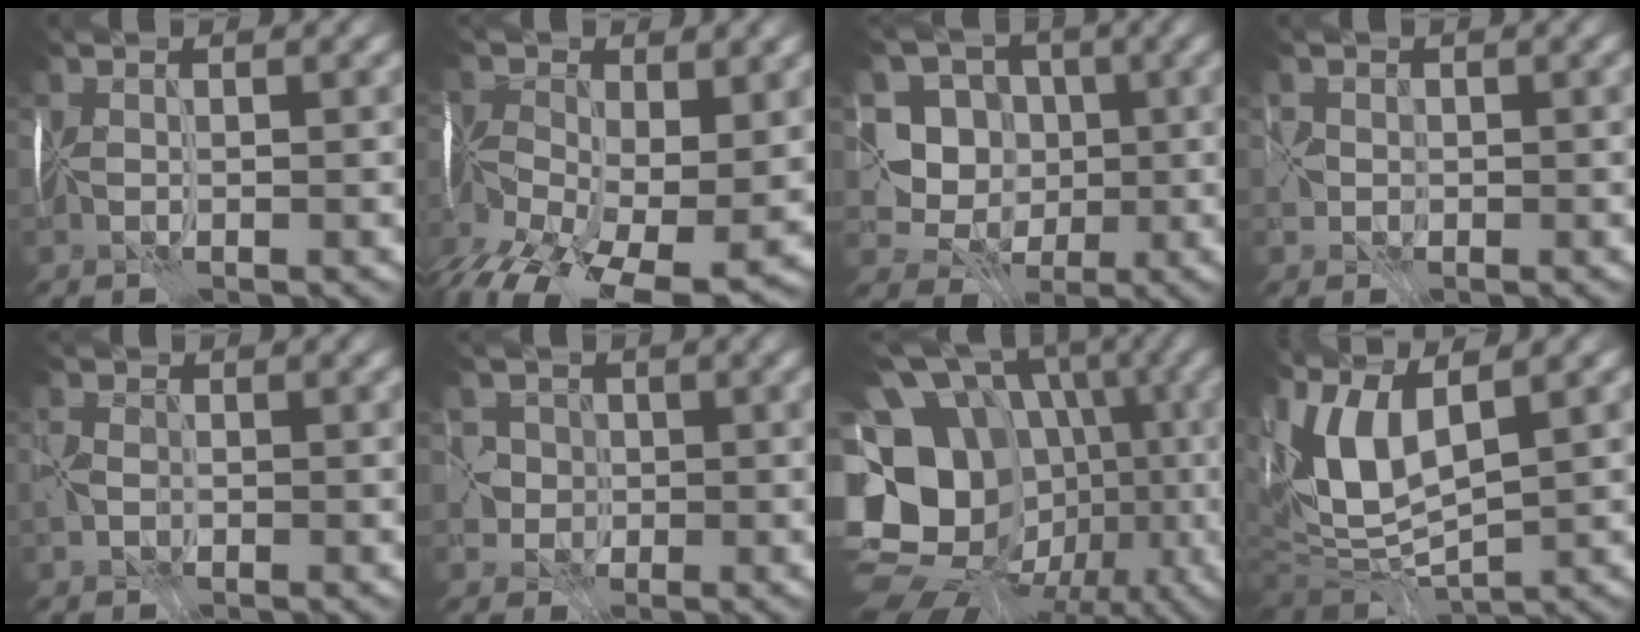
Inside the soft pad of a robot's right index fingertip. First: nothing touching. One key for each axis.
{"total": 15.0, "fx": -6.0, "fy": 8.6, "fz": 10.7, "tx": -0.209, "ty": -0.026, "tz": -0.084}
{"total": 5.9, "fx": 0.8, "fy": 5.5, "fz": 1.9, "tx": -0.036, "ty": 0.008, "tz": -0.007}
{"total": 1.1, "fx": -0.3, "fy": 0.8, "fz": -0.6, "tx": 0.005, "ty": 0.005, "tz": -0.010}
{"total": 1.2, "fx": -0.5, "fy": 1.1, "fz": 0.2, "tx": -0.018, "ty": 0.006, "tz": -0.015}
{"total": 2.2, "fx": -0.4, "fy": 2.1, "fz": -0.3, "tx": 0.012, "ty": 0.010, "tz": -0.008}
{"total": 21.6, "fx": -3.9, "fy": 18.8, "fz": 9.8, "tx": -0.178, "ty": 0.031, "tz": -0.102}
{"total": 7.3, "fx": 2.4, "fy": 3.6, "fz": 5.9, "tx": -0.153, "ty": 0.008, "tz": 0.044}